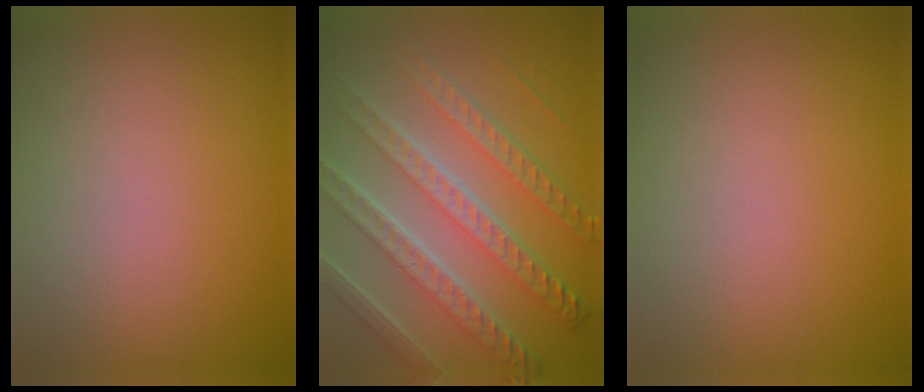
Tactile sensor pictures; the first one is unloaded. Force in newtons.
{"total": 8.2, "press": 6.2, "slide": 5.4}
{"total": 0.0}